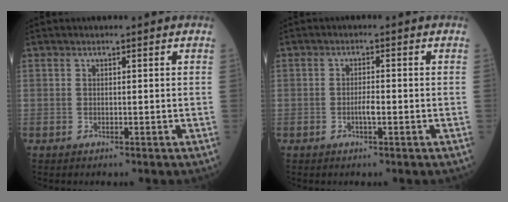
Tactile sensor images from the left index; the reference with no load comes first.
{"total": 1.7, "force": [-0.7, 0.3, 1.5], "torque": [-0.028, -0.003, -0.014]}